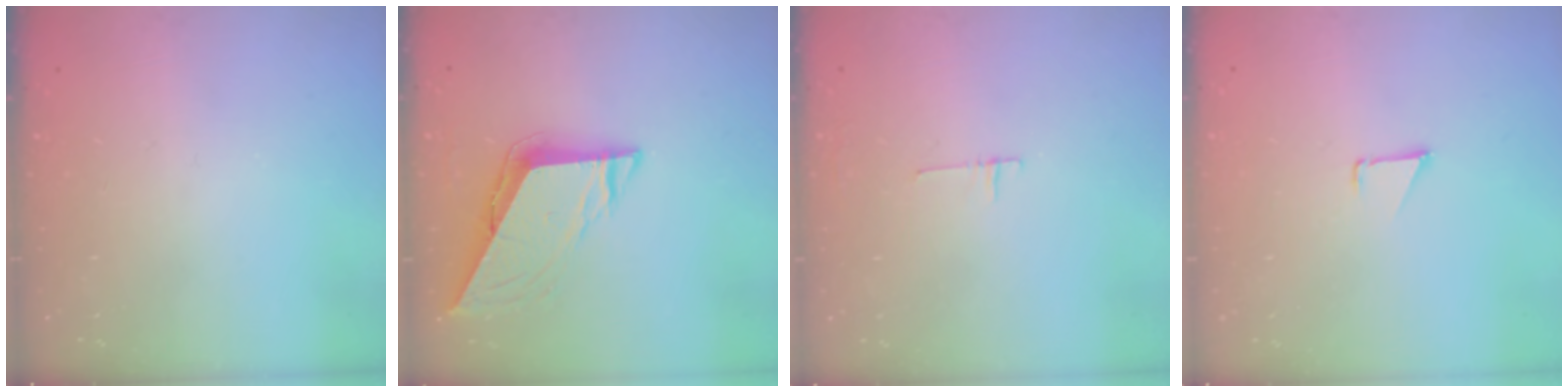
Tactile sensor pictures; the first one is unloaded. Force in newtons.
{"total": 7.8, "press": 7.8, "slide": 0.4}
{"total": 4.5, "press": 4.5, "slide": 0.4}
{"total": 0.9, "press": 0.9, "slide": 0.1}